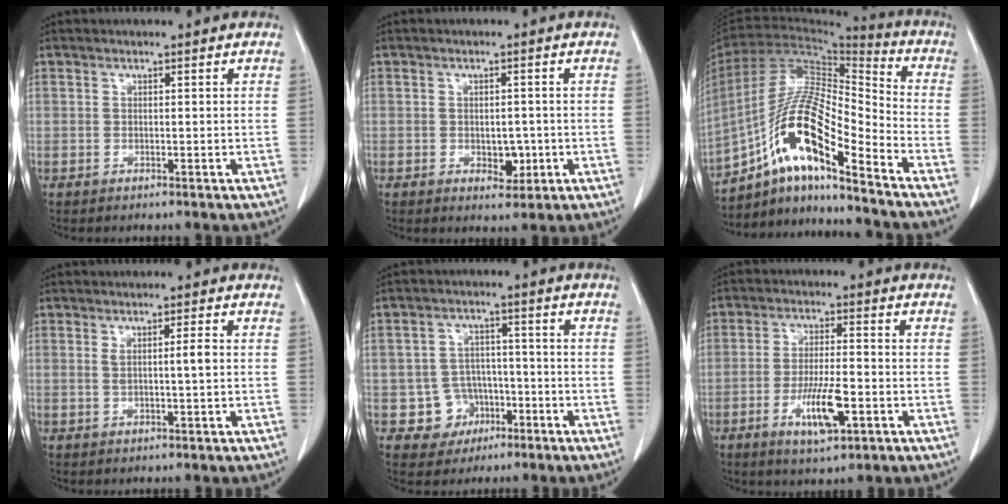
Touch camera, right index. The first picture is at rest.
{"total": 3.1, "force": [-0.7, 2.0, 2.3], "torque": [-0.022, 0.004, 0.000]}
{"total": 16.5, "force": [-9.9, 2.8, 12.9], "torque": [-0.250, 0.014, -0.175]}
{"total": 2.3, "force": [0.4, -0.1, 2.3], "torque": [-0.034, 0.002, 0.010]}
{"total": 6.0, "force": [-2.4, 5.4, 0.6], "torque": [0.003, 0.015, -0.029]}
{"total": 7.9, "force": [-2.9, 1.7, 7.1], "torque": [-0.131, -0.006, -0.045]}